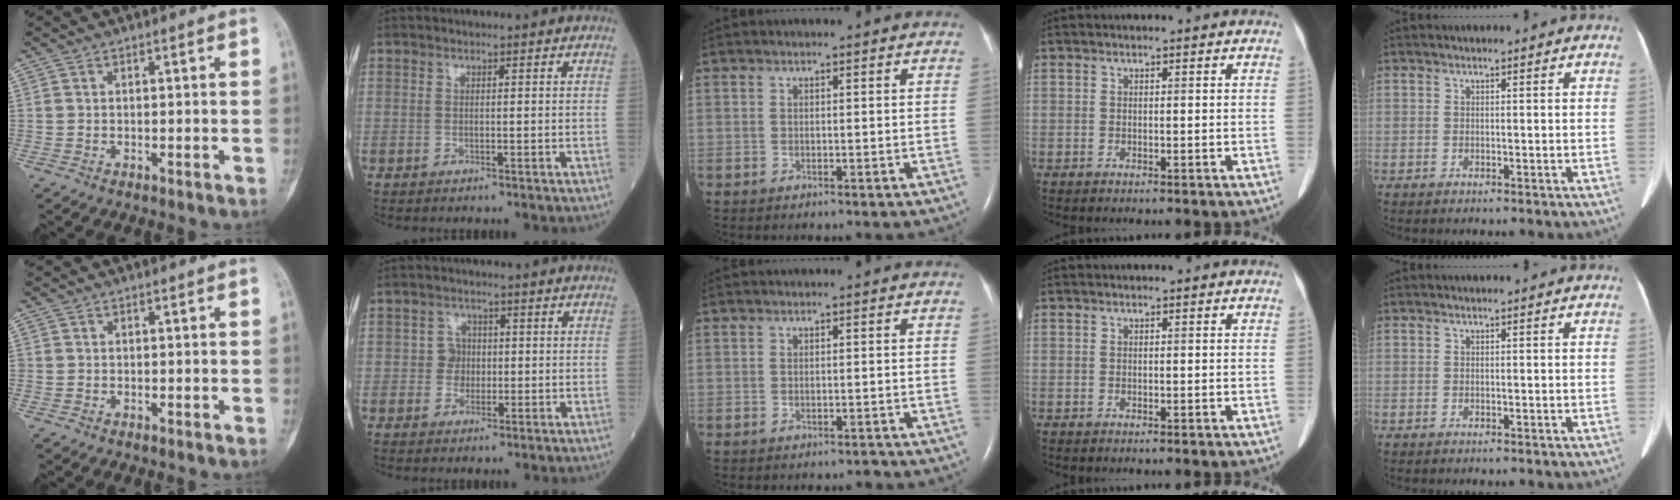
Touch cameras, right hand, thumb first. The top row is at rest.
{"index": {"total": 2.7, "force": [-0.1, 2.6, 0.8], "torque": [-0.004, 0.007, -0.004]}, "middle": {"total": 0.8, "force": [-0.7, 0.3, 0.2], "torque": [-0.004, 0.000, -0.009]}}